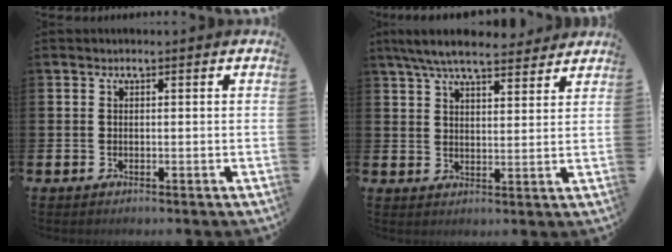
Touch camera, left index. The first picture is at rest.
{"total": 7.2, "force": [6.6, 1.4, 2.5], "torque": [-0.056, -0.026, 0.117]}